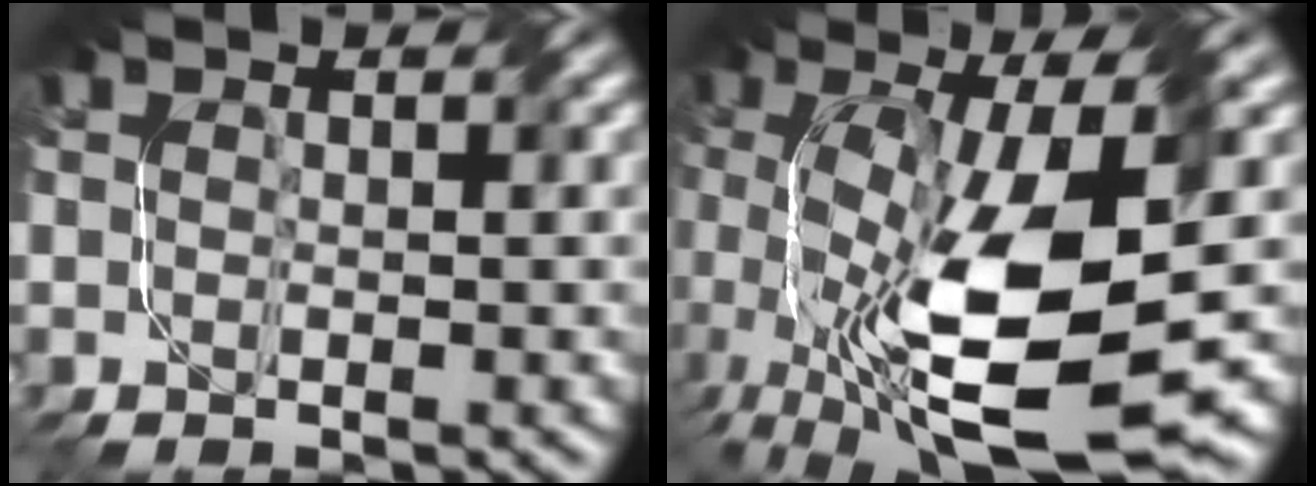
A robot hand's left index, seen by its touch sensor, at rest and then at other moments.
{"total": 13.7, "force": [-1.6, 5.2, 12.6], "torque": [-0.241, -0.023, -0.020]}